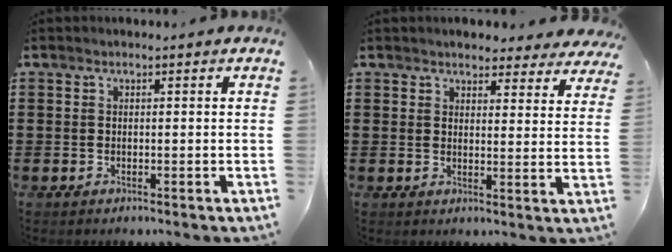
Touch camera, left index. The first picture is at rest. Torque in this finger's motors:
{"motor_torque": [0.08, -0.01, 0.06, 0.07]}